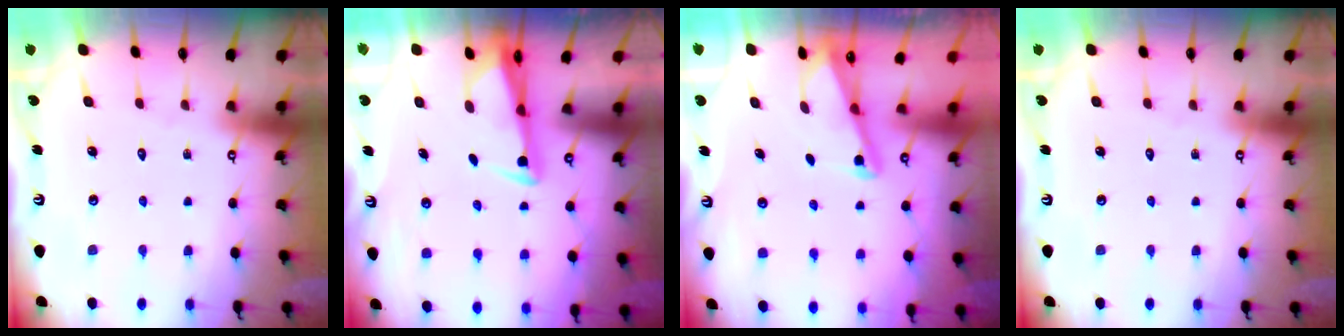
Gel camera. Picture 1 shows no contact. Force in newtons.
{"total": 2.8, "press": 2.6, "slide": 0.9}
{"total": 2.1, "press": 2.0, "slide": 0.3}
{"total": 0.0}